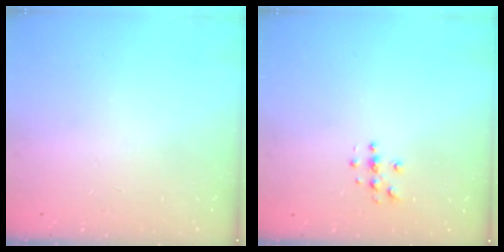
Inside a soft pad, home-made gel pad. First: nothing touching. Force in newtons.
{"total": 4.3, "press": 4.3, "slide": 0.5}